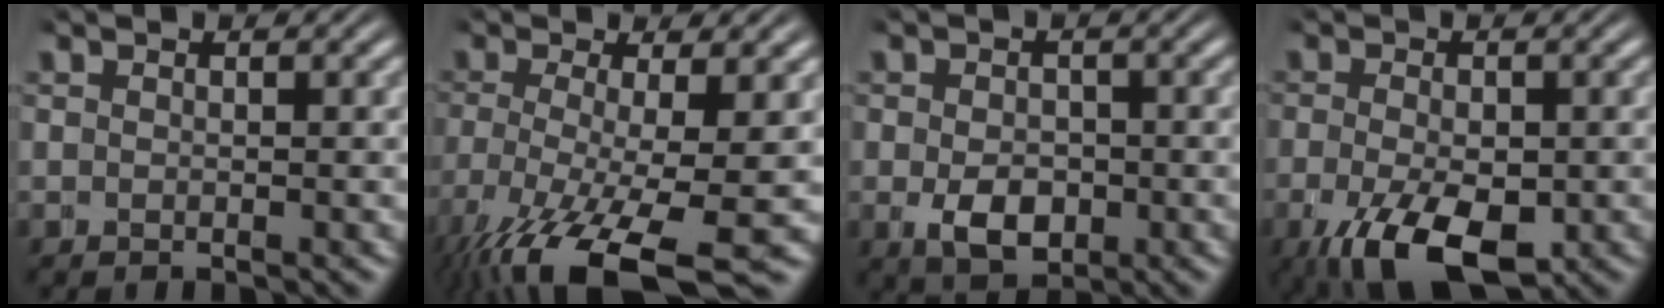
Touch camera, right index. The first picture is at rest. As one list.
[{"total": 8.2, "force": [-5.2, 2.7, 5.8], "torque": [-0.126, -0.054, -0.049]}, {"total": 3.6, "force": [-0.9, 2.5, 2.4], "torque": [-0.038, -0.023, -0.002]}, {"total": 8.0, "force": [-4.3, 3.4, 5.8], "torque": [-0.114, -0.048, -0.039]}]